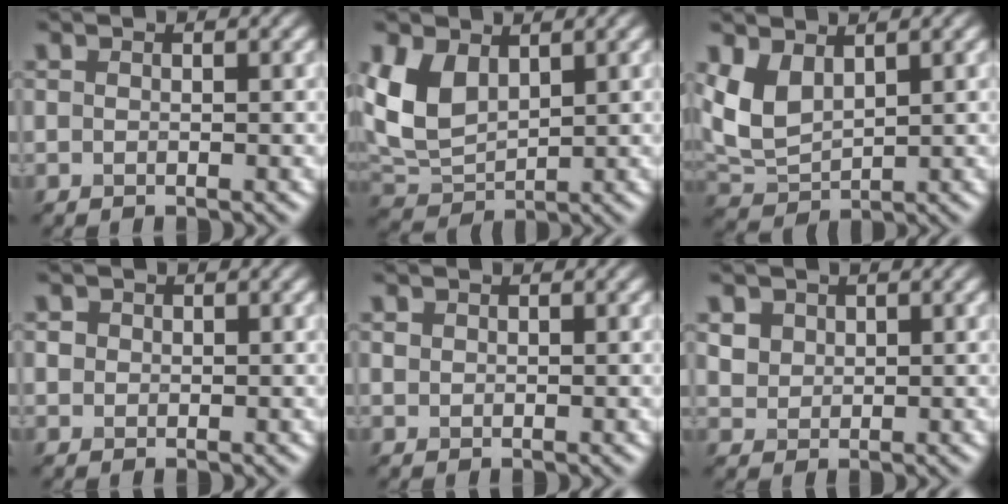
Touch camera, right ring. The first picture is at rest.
{"total": 3.8, "force": [1.6, 2.4, 2.4], "torque": [-0.077, -0.002, 0.059]}
{"total": 2.8, "force": [1.3, 1.5, 1.8], "torque": [-0.070, 0.002, 0.056]}
{"total": 0.8, "force": [-0.1, -0.1, -0.7], "torque": [-0.001, 0.000, 0.016]}
{"total": 1.0, "force": [-0.2, -0.6, -0.8], "torque": [-0.002, 0.003, 0.020]}
{"total": 1.2, "force": [0.8, 0.8, -0.4], "torque": [-0.015, 0.001, 0.044]}